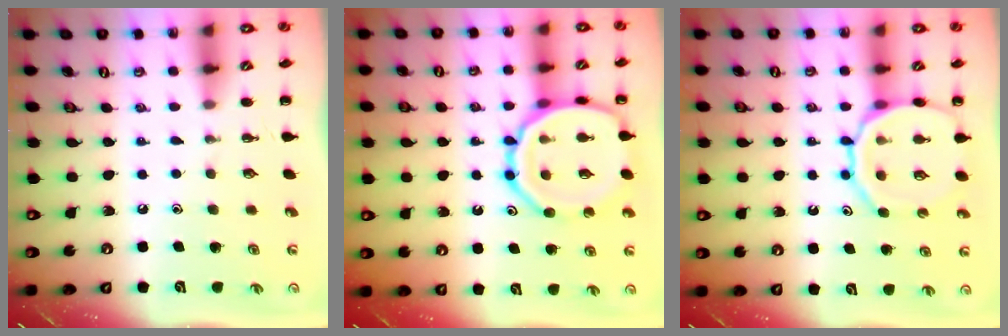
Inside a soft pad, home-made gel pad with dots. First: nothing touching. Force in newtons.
{"total": 17.2, "press": 17.1, "slide": 1.4}
{"total": 14.4, "press": 14.2, "slide": 2.0}